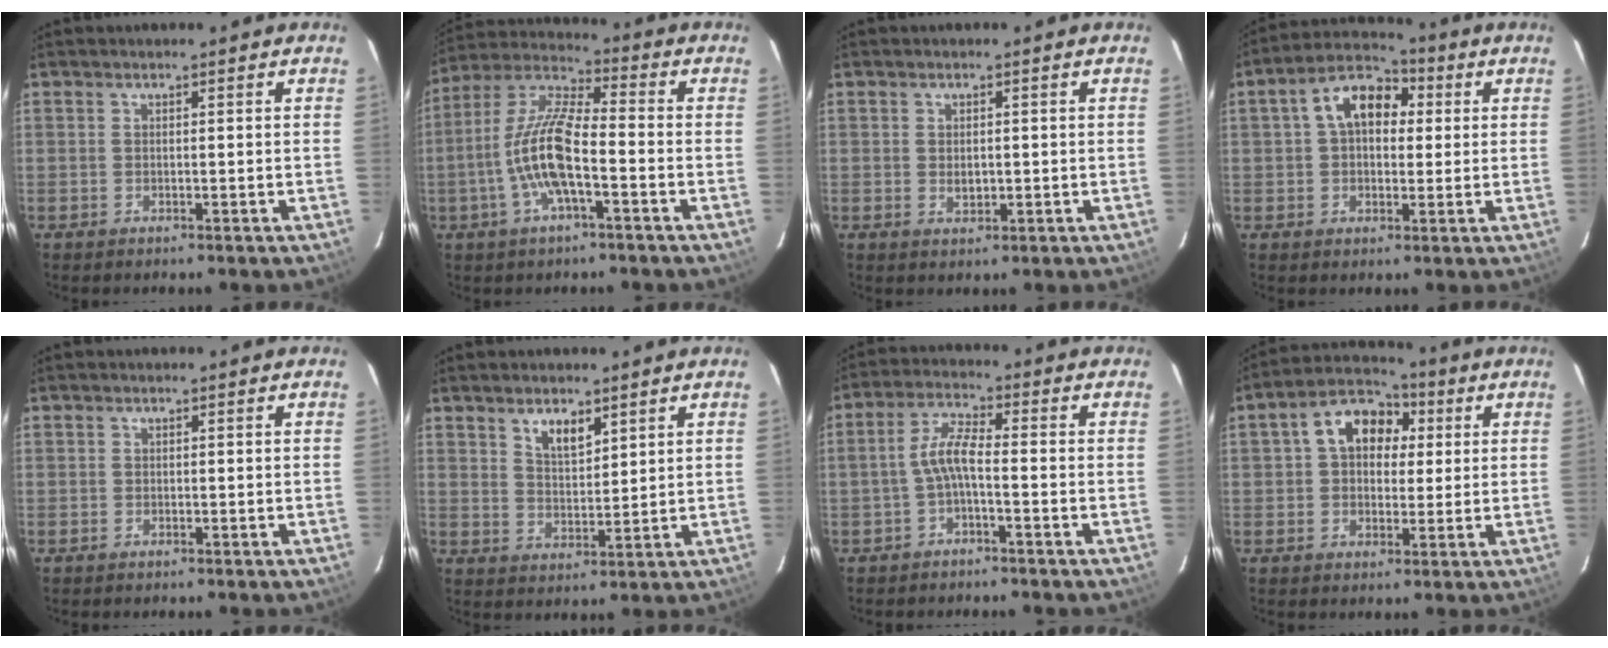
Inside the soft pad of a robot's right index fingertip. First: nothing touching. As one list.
[{"total": 12.9, "force": [-3.8, 3.5, 11.9], "torque": [-0.247, 0.003, -0.076]}, {"total": 2.2, "force": [-0.1, 1.6, 1.5], "torque": [-0.022, -0.002, 0.001]}, {"total": 10.1, "force": [2.3, 6.7, 7.2], "torque": [-0.125, 0.041, 0.035]}, {"total": 0.5, "force": [-0.2, 0.5, -0.1], "torque": [0.000, 0.001, -0.004]}, {"total": 5.1, "force": [3.4, 2.2, 3.1], "torque": [-0.053, 0.001, 0.065]}, {"total": 4.7, "force": [-1.6, 1.0, 4.3], "torque": [-0.096, 0.014, -0.034]}, {"total": 10.2, "force": [2.5, 7.4, 6.5], "torque": [-0.117, 0.039, 0.037]}]